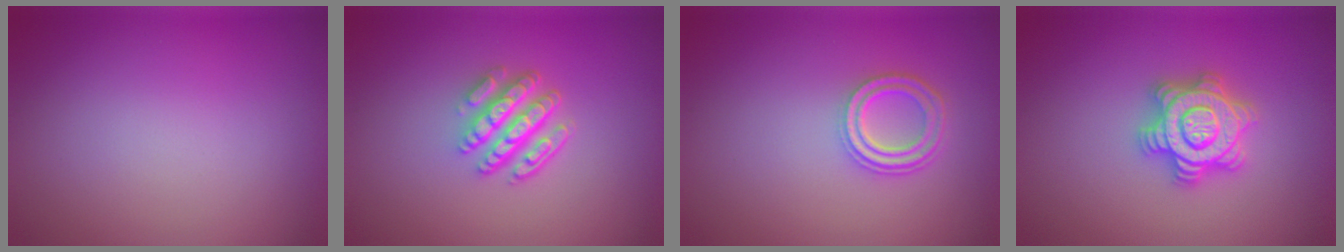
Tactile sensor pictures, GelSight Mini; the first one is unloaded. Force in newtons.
{"total": 4.6, "press": 3.4, "slide": 3.1}
{"total": 3.3, "press": 2.6, "slide": 2.1}
{"total": 4.8, "press": 4.8, "slide": 0.6}